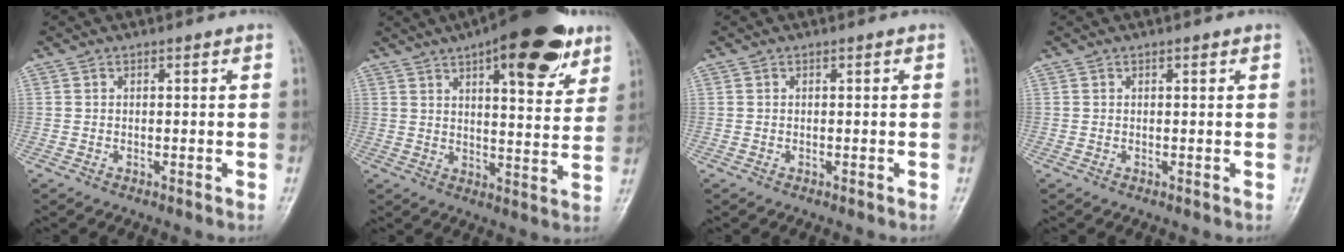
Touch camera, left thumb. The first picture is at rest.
{"total": 18.7, "force": [10.6, 6.7, 13.8], "torque": [-0.163, -0.035, 0.150]}
{"total": 0.0}
{"total": 0.5, "force": [0.3, 0.2, 0.3], "torque": [-0.005, -0.002, 0.004]}